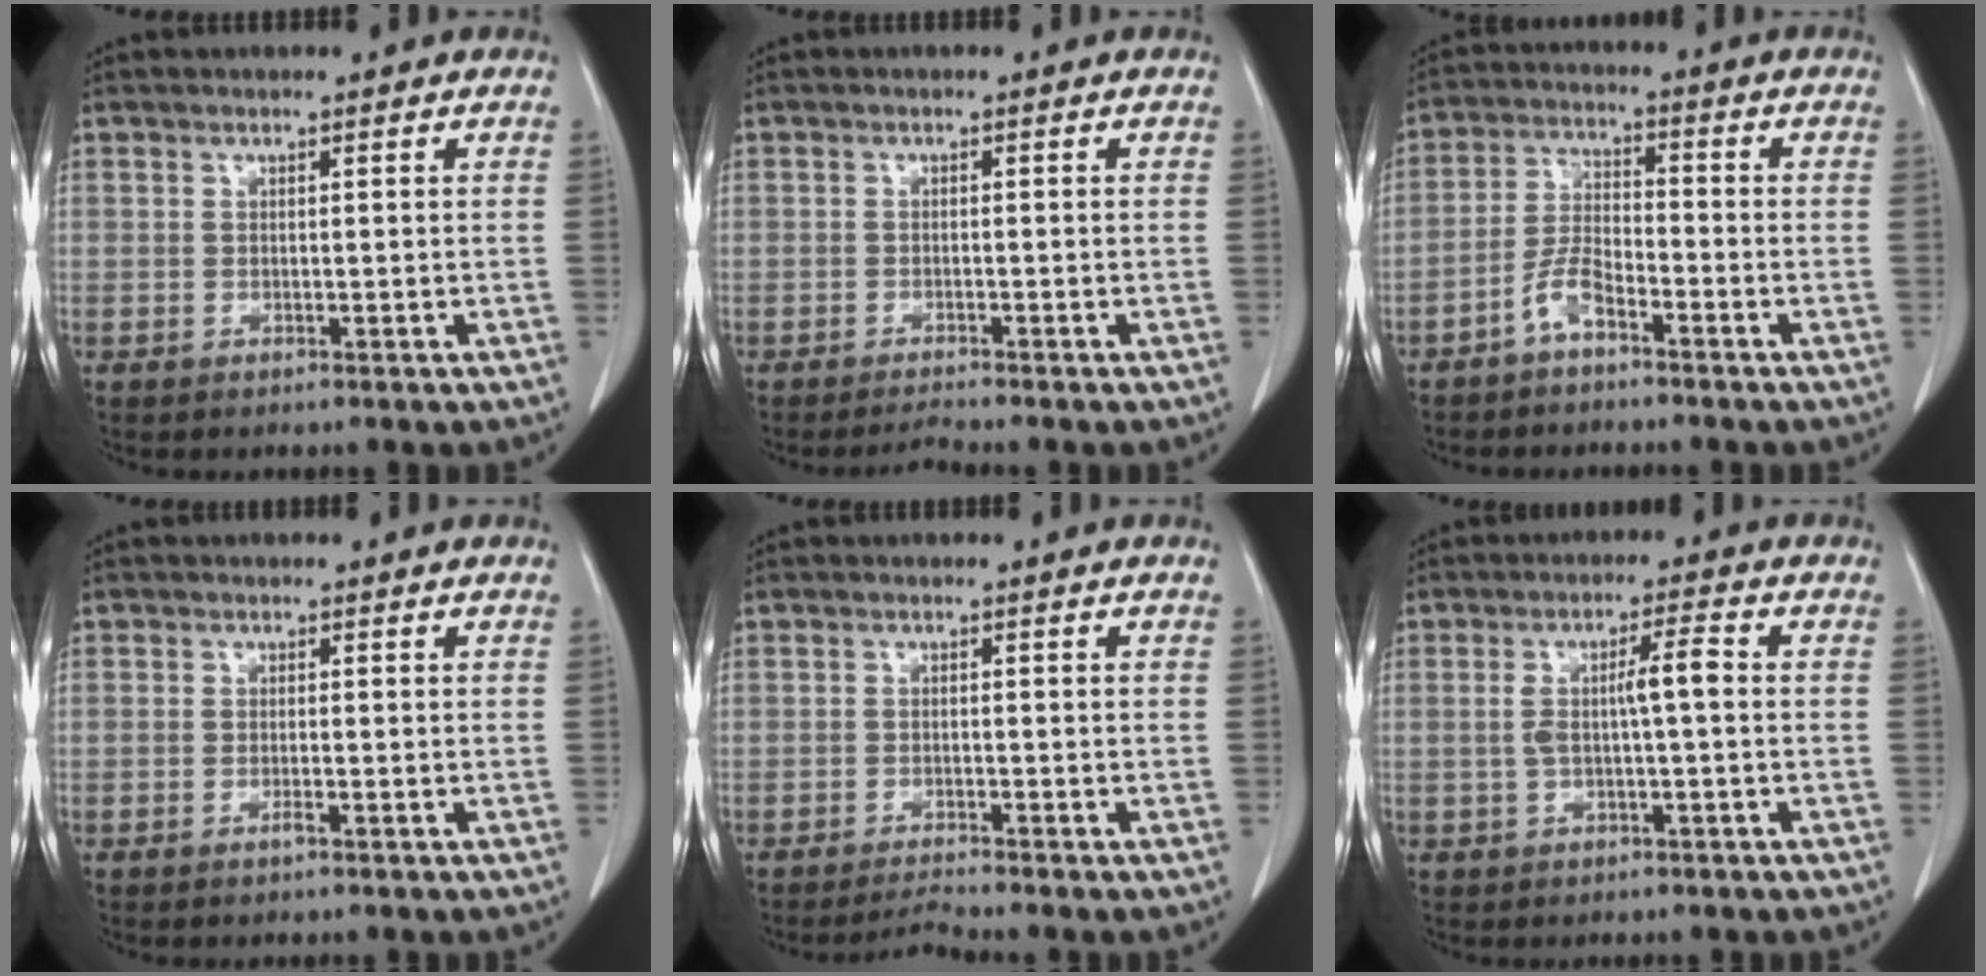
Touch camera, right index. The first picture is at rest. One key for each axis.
{"total": 1.9, "fx": -1.8, "fy": -0.2, "fz": 0.6, "tx": -0.018, "ty": -0.003, "tz": -0.027}
{"total": 5.4, "fx": -3.6, "fy": 1.8, "fz": 3.5, "tx": -0.083, "ty": 0.012, "tz": -0.071}
{"total": 1.4, "fx": -0.7, "fy": 0.5, "fz": 1.1, "tx": -0.021, "ty": 0.000, "tz": -0.011}
{"total": 2.4, "fx": -2.3, "fy": -0.6, "fz": 0.4, "tx": -0.018, "ty": -0.007, "tz": -0.038}
{"total": 5.3, "fx": 0.0, "fy": 0.9, "fz": 5.2, "tx": -0.100, "ty": 0.017, "tz": 0.002}